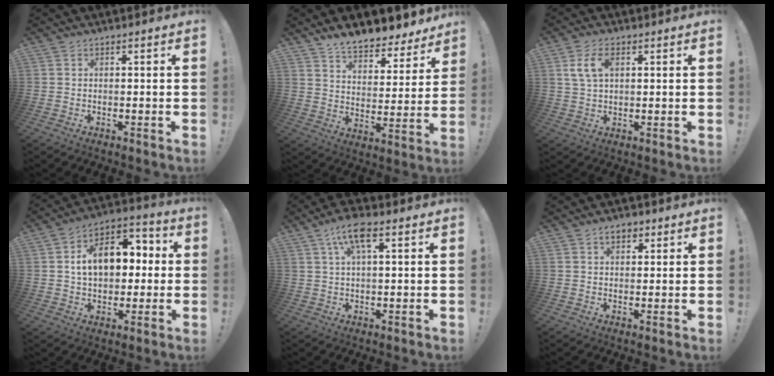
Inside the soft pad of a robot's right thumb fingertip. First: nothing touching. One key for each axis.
{"total": 9.9, "fx": 8.9, "fy": 3.2, "fz": 3.1, "tx": -0.059, "ty": -0.074, "tz": 0.160}
{"total": 7.0, "fx": 2.1, "fy": 4.1, "fz": 5.3, "tx": -0.101, "ty": 0.003, "tz": 0.038}
{"total": 14.7, "fx": 2.2, "fy": 10.2, "fz": 10.3, "tx": -0.158, "ty": 0.006, "tz": 0.044}
{"total": 8.6, "fx": 3.9, "fy": 2.9, "fz": 7.1, "tx": -0.123, "ty": -0.003, "tz": 0.067}
{"total": 4.0, "fx": 1.9, "fy": 2.5, "fz": 2.5, "tx": -0.037, "ty": 0.002, "tz": 0.033}